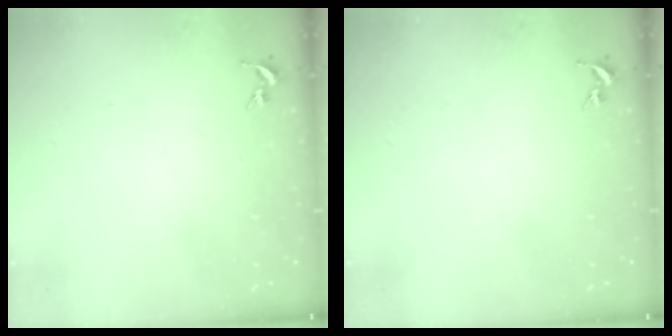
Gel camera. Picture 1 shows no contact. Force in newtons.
{"total": 0.0}